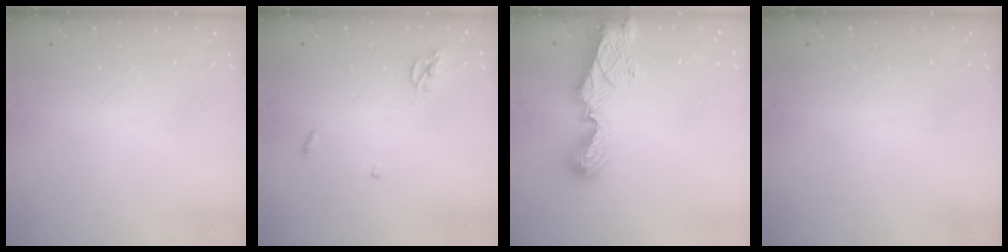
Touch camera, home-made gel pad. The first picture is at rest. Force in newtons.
{"total": 3.9, "press": 3.8, "slide": 0.3}
{"total": 10.2, "press": 10.1, "slide": 1.1}
{"total": 0.0}